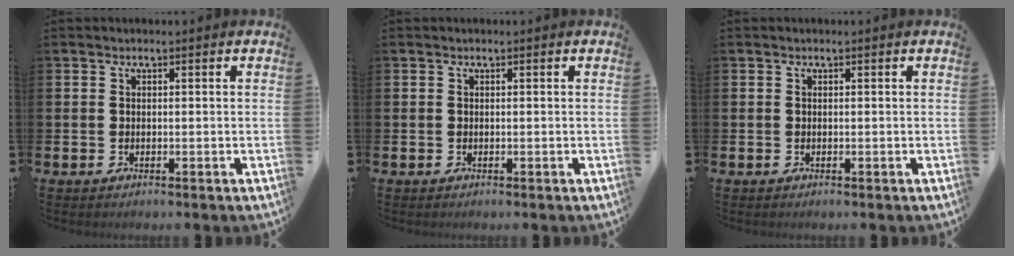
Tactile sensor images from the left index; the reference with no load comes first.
{"total": 0.0}
{"total": 0.0}